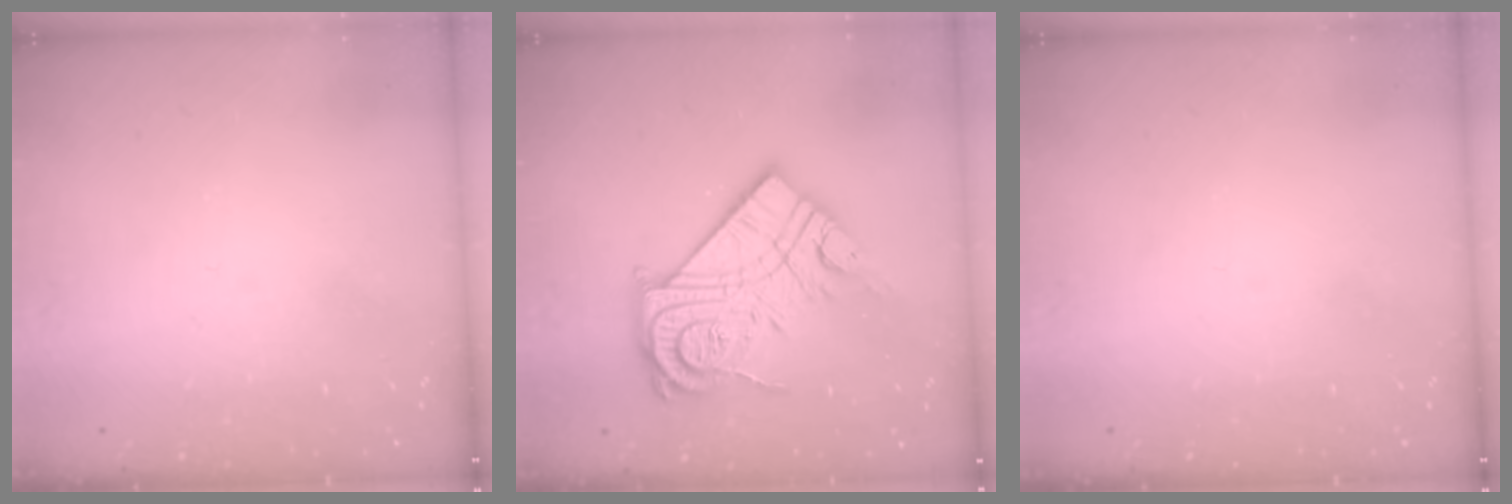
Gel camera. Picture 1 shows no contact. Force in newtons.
{"total": 24.5, "press": 24.4, "slide": 2.2}
{"total": 0.0}